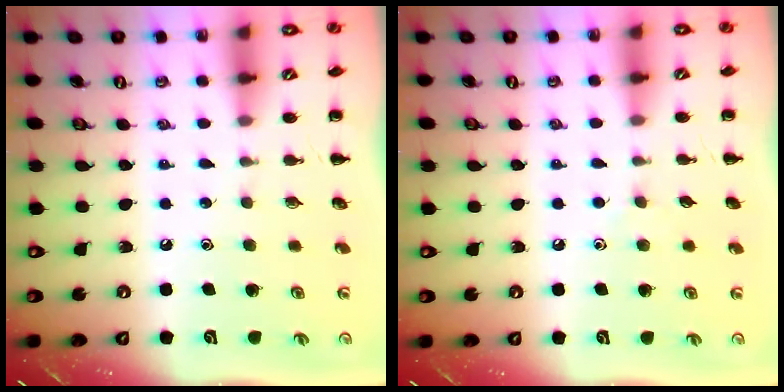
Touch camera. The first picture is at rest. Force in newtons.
{"total": 3.2, "press": 3.0, "slide": 1.2}